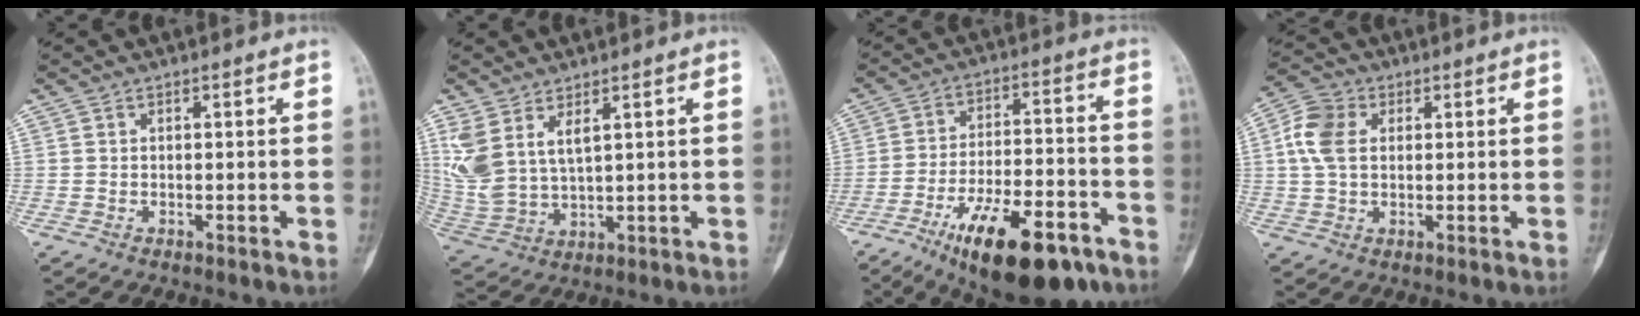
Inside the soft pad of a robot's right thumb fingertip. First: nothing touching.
{"total": 9.0, "force": [4.5, 4.2, 6.6], "torque": [-0.142, -0.018, 0.108]}
{"total": 20.0, "force": [-11.6, 7.5, 14.5], "torque": [-0.214, 0.062, -0.180]}
{"total": 7.5, "force": [1.5, 5.3, 5.1], "torque": [-0.102, 0.016, 0.024]}